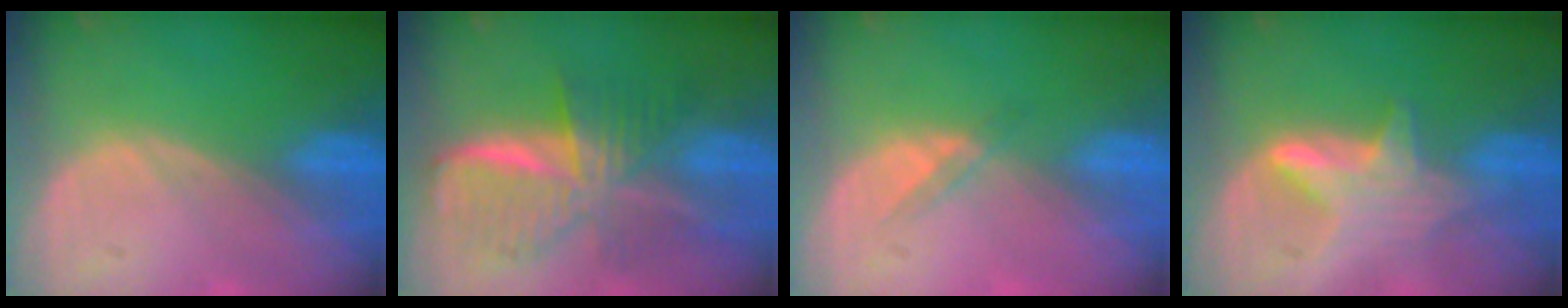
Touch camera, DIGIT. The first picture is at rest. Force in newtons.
{"total": 9.5, "press": 9.5, "slide": 0.7}
{"total": 1.8, "press": 1.4, "slide": 1.0}
{"total": 5.1, "press": 5.1, "slide": 0.5}